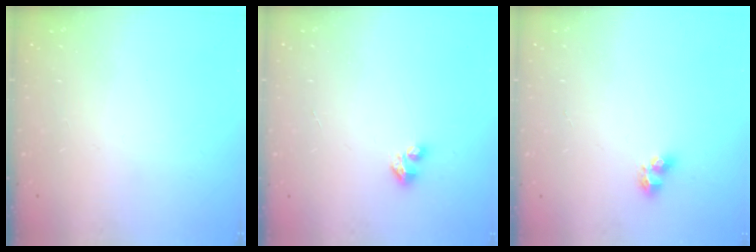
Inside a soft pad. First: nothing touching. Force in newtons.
{"total": 2.4, "press": 2.4, "slide": 0.3}
{"total": 5.0, "press": 4.9, "slide": 0.6}